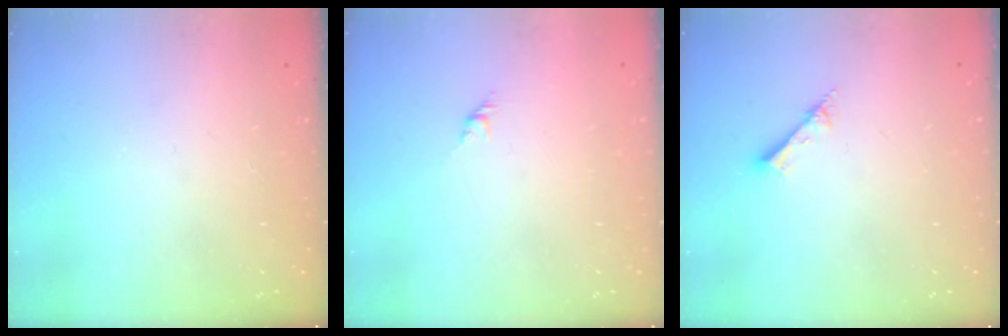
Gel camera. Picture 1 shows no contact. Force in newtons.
{"total": 1.6, "press": 1.5, "slide": 0.7}
{"total": 2.8, "press": 2.7, "slide": 0.4}